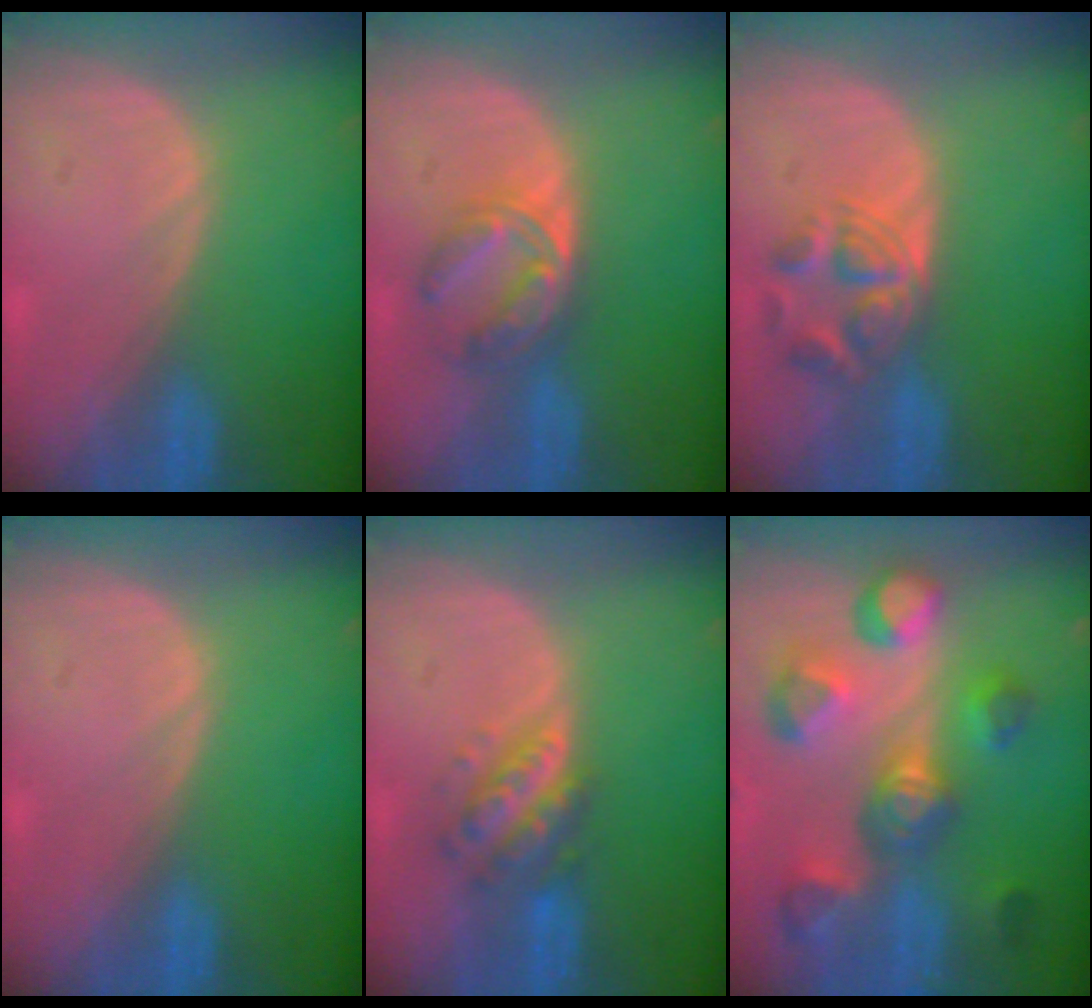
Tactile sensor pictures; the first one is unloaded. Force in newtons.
{"total": 5.8, "press": 5.5, "slide": 1.8}
{"total": 5.7, "press": 5.1, "slide": 2.4}
{"total": 0.0}
{"total": 5.7, "press": 5.3, "slide": 2.3}
{"total": 11.1, "press": 10.1, "slide": 4.6}